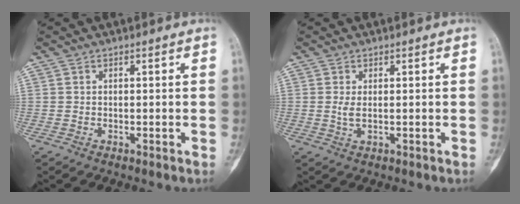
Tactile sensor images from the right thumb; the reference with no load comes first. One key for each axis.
{"total": 0.8, "fx": 0.1, "fy": 0.2, "fz": 0.8, "tx": -0.020, "ty": -0.001, "tz": 0.006}